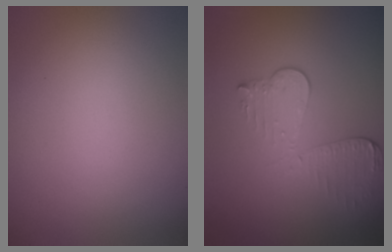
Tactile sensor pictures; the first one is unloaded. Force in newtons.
{"total": 3.3, "press": 3.0, "slide": 1.5}